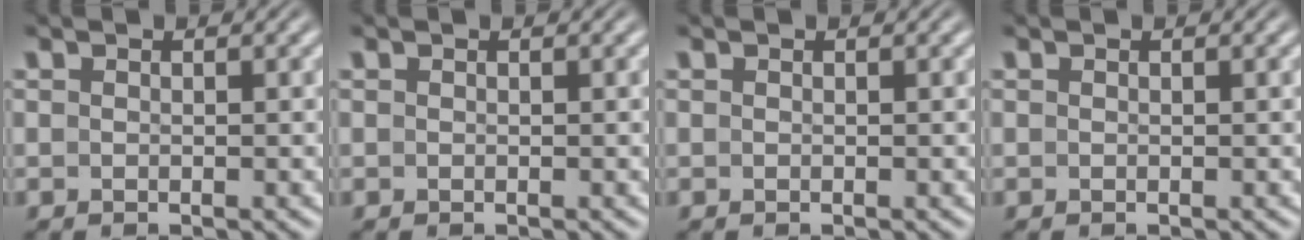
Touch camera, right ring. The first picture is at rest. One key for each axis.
{"total": 0.0}
{"total": 0.0}
{"total": 0.0}